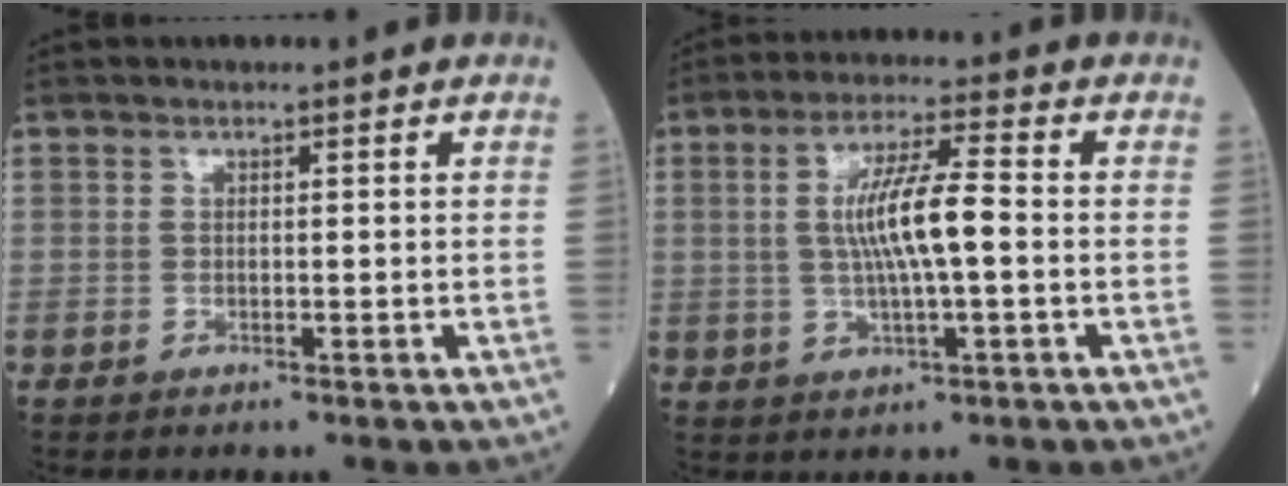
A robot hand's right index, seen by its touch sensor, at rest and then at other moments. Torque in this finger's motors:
{"motor_torque": [0.34, -0.06, 0.27, 0.17]}